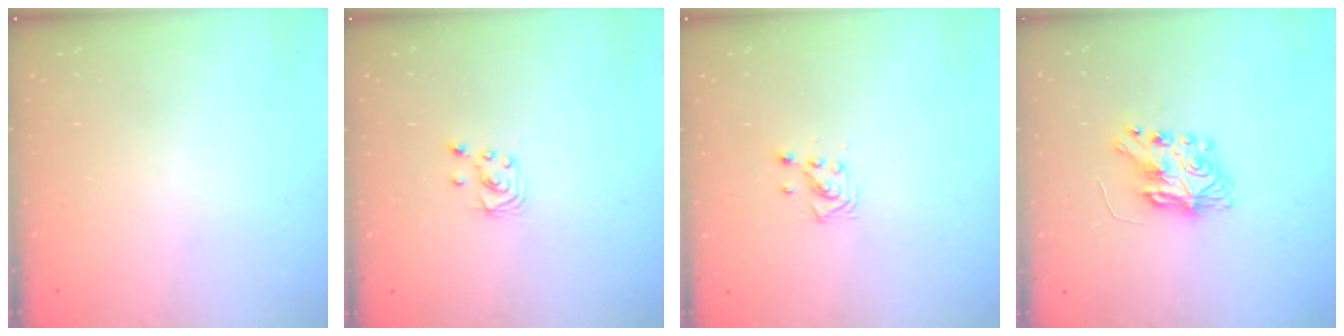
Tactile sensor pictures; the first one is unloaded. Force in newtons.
{"total": 2.7, "press": 2.7, "slide": 0.2}
{"total": 3.4, "press": 3.4, "slide": 0.3}
{"total": 7.9, "press": 7.9, "slide": 0.2}